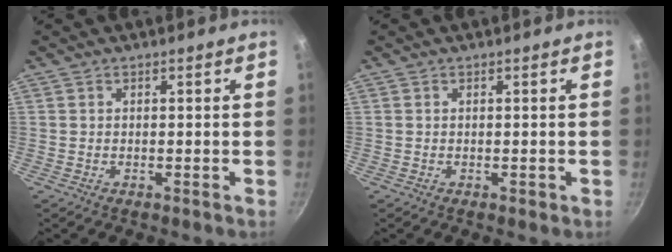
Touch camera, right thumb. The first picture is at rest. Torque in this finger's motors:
{"motor_torque": [0.13, 0.02, 0.28, -0.23, 0.00]}